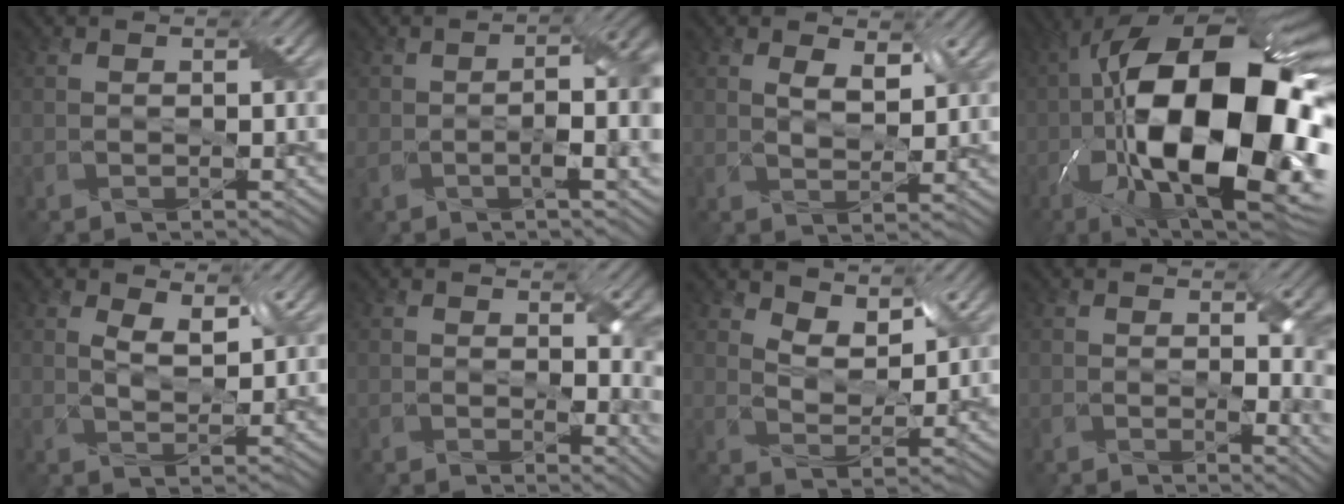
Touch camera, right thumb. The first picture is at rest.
{"total": 8.7, "force": [-1.8, 3.1, 7.9], "torque": [-0.145, -0.014, -0.032]}
{"total": 4.0, "force": [2.0, 1.9, 2.8], "torque": [-0.061, -0.006, 0.038]}
{"total": 22.7, "force": [-2.9, 10.7, 19.8], "torque": [-0.378, 0.009, -0.059]}
{"total": 4.9, "force": [2.5, 2.2, 3.6], "torque": [-0.074, -0.008, 0.045]}
{"total": 5.4, "force": [1.3, 2.5, 4.6], "torque": [-0.061, -0.014, 0.030]}
{"total": 6.6, "force": [4.6, 2.9, 3.6], "torque": [-0.074, -0.005, 0.078]}
{"total": 5.4, "force": [0.5, 1.9, 5.0], "torque": [-0.068, -0.008, 0.016]}